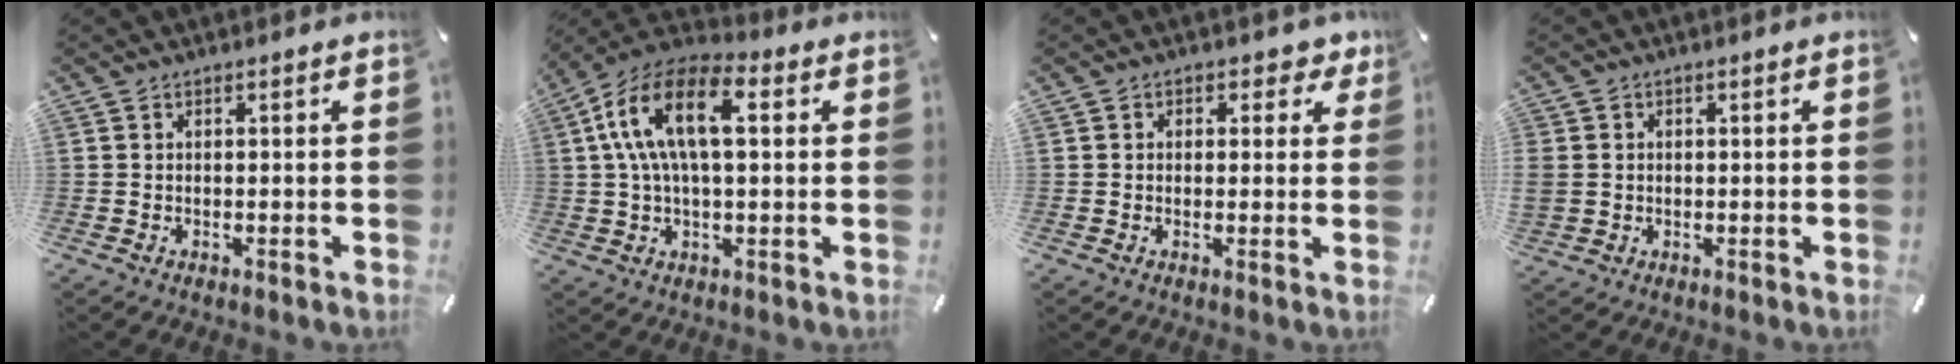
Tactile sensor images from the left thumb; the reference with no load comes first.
{"total": 14.4, "force": [3.7, 7.4, 11.7], "torque": [-0.247, 0.003, 0.062]}
{"total": 3.1, "force": [0.9, 2.5, 1.5], "torque": [-0.002, -0.003, 0.008]}
{"total": 3.3, "force": [0.2, 3.1, 1.1], "torque": [-0.027, 0.004, 0.003]}